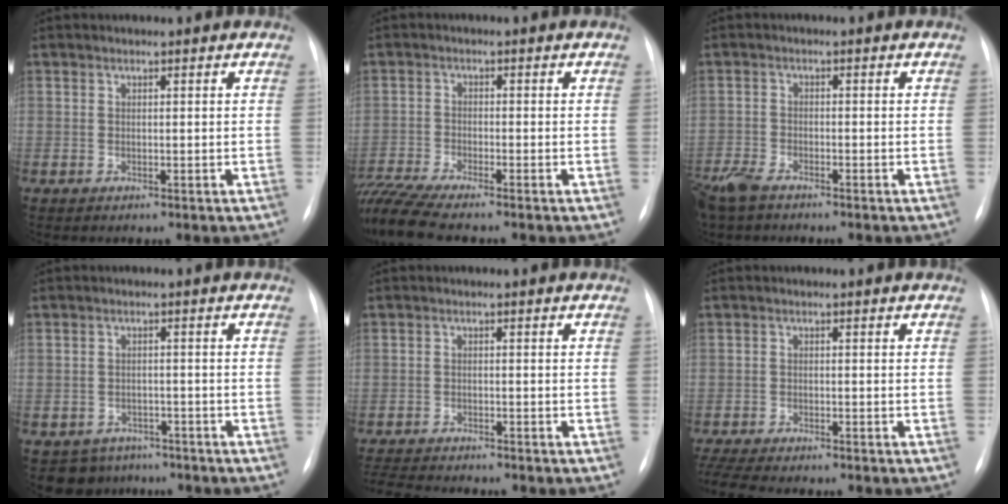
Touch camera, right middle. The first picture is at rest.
{"total": 8.2, "force": [-7.3, -0.6, 3.6], "torque": [-0.069, -0.019, -0.128]}
{"total": 5.8, "force": [-4.7, 1.8, 2.8], "torque": [-0.060, -0.013, -0.091]}
{"total": 5.3, "force": [-4.1, 3.4, -0.2], "torque": [0.011, 0.015, -0.056]}
{"total": 7.6, "force": [-7.1, 0.6, 2.7], "torque": [-0.044, -0.013, -0.112]}
{"total": 9.7, "force": [-8.4, 1.6, 4.5], "torque": [-0.076, -0.008, -0.128]}